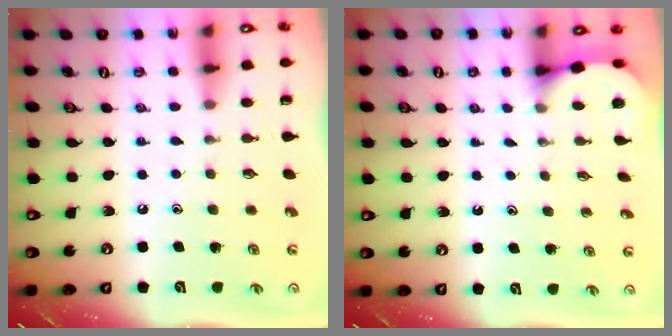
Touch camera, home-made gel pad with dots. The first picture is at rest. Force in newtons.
{"total": 2.6, "press": 2.6, "slide": 0.2}